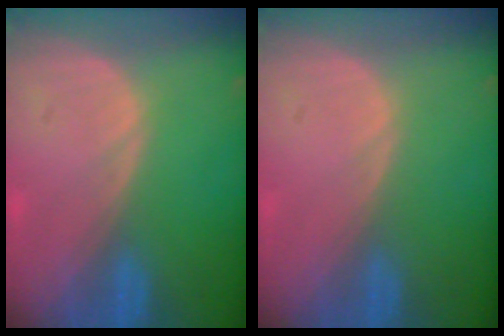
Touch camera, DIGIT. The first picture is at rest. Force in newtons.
{"total": 0.0}